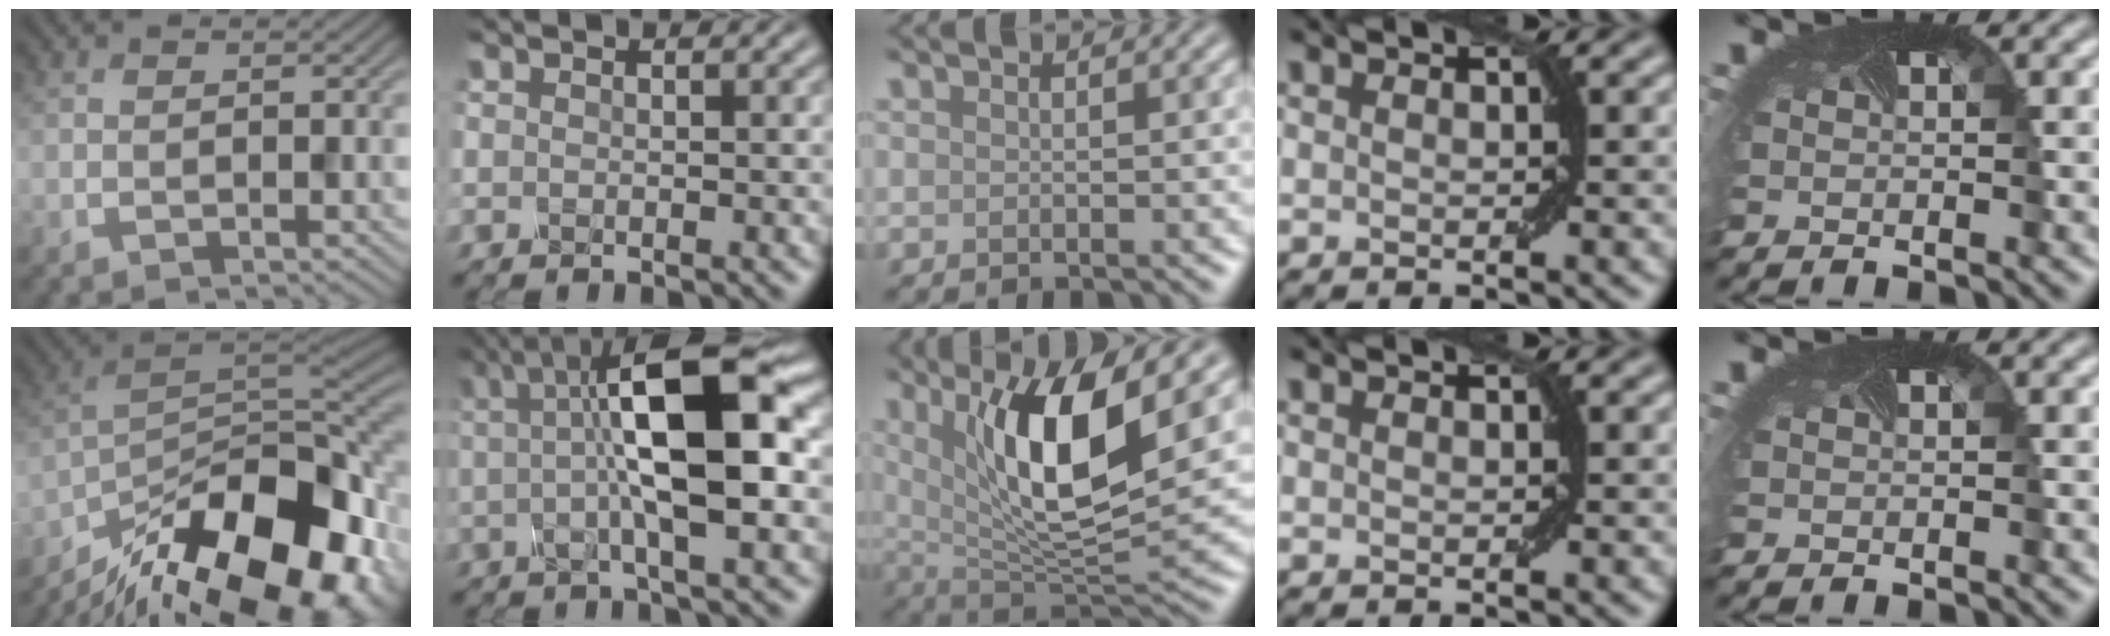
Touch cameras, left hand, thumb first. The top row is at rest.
{"thumb": {"total": 19.5, "force": [-12.7, 7.8, 12.6], "torque": [-0.215, -0.027, -0.198]}, "index": {"total": 10.7, "force": [1.5, 2.7, 10.2], "torque": [-0.154, 0.016, 0.020]}, "middle": {"total": 9.8, "force": [3.0, 3.0, 8.8], "torque": [-0.142, -0.018, 0.058]}}